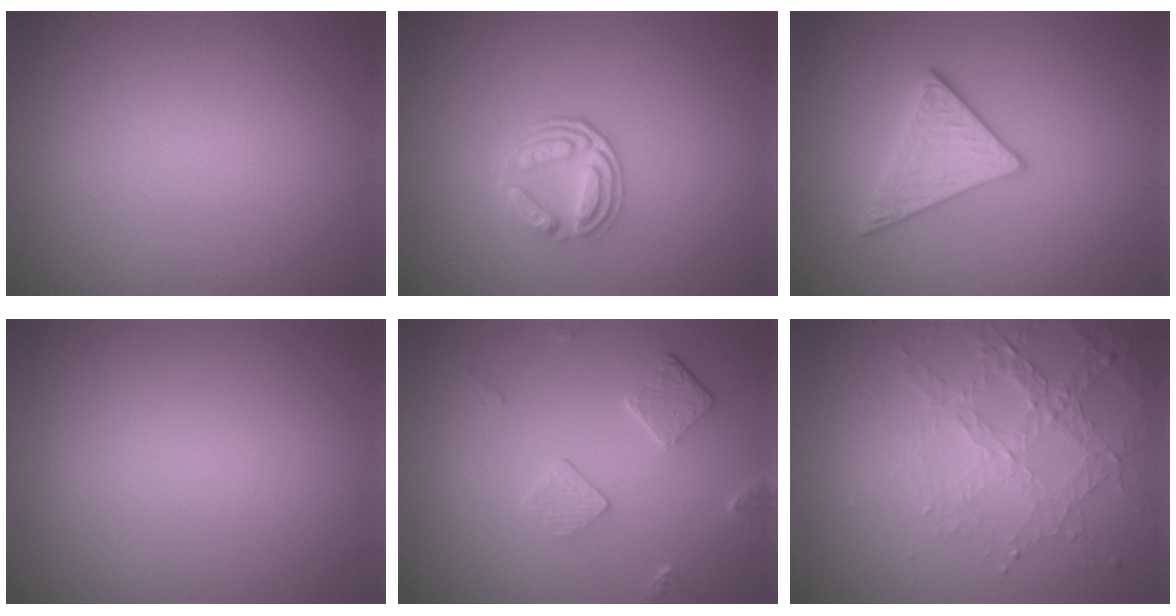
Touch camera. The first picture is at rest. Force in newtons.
{"total": 2.9, "press": 2.5, "slide": 1.6}
{"total": 2.9, "press": 2.9, "slide": 0.4}
{"total": 0.0}
{"total": 2.3, "press": 1.6, "slide": 1.6}
{"total": 3.3, "press": 3.2, "slide": 0.6}